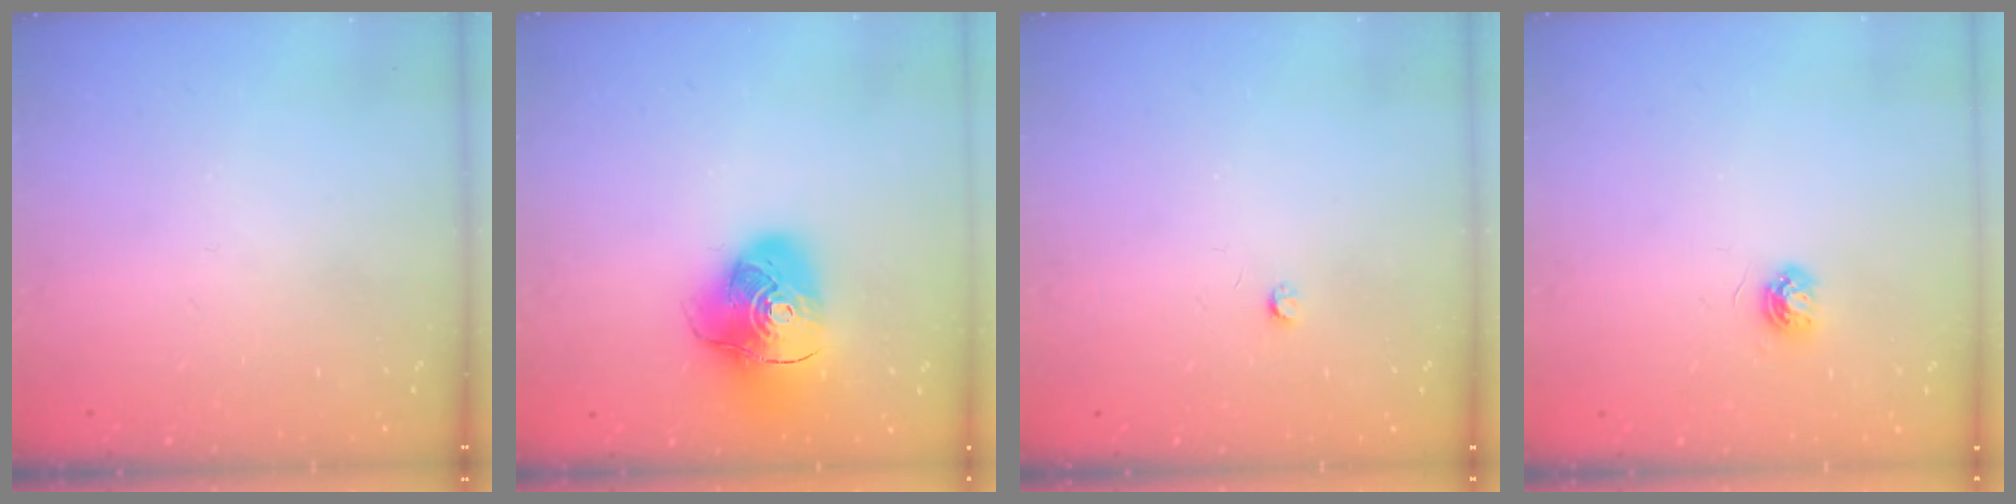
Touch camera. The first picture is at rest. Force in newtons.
{"total": 15.7, "press": 15.5, "slide": 2.0}
{"total": 2.5, "press": 2.5, "slide": 0.4}
{"total": 5.2, "press": 5.1, "slide": 0.6}